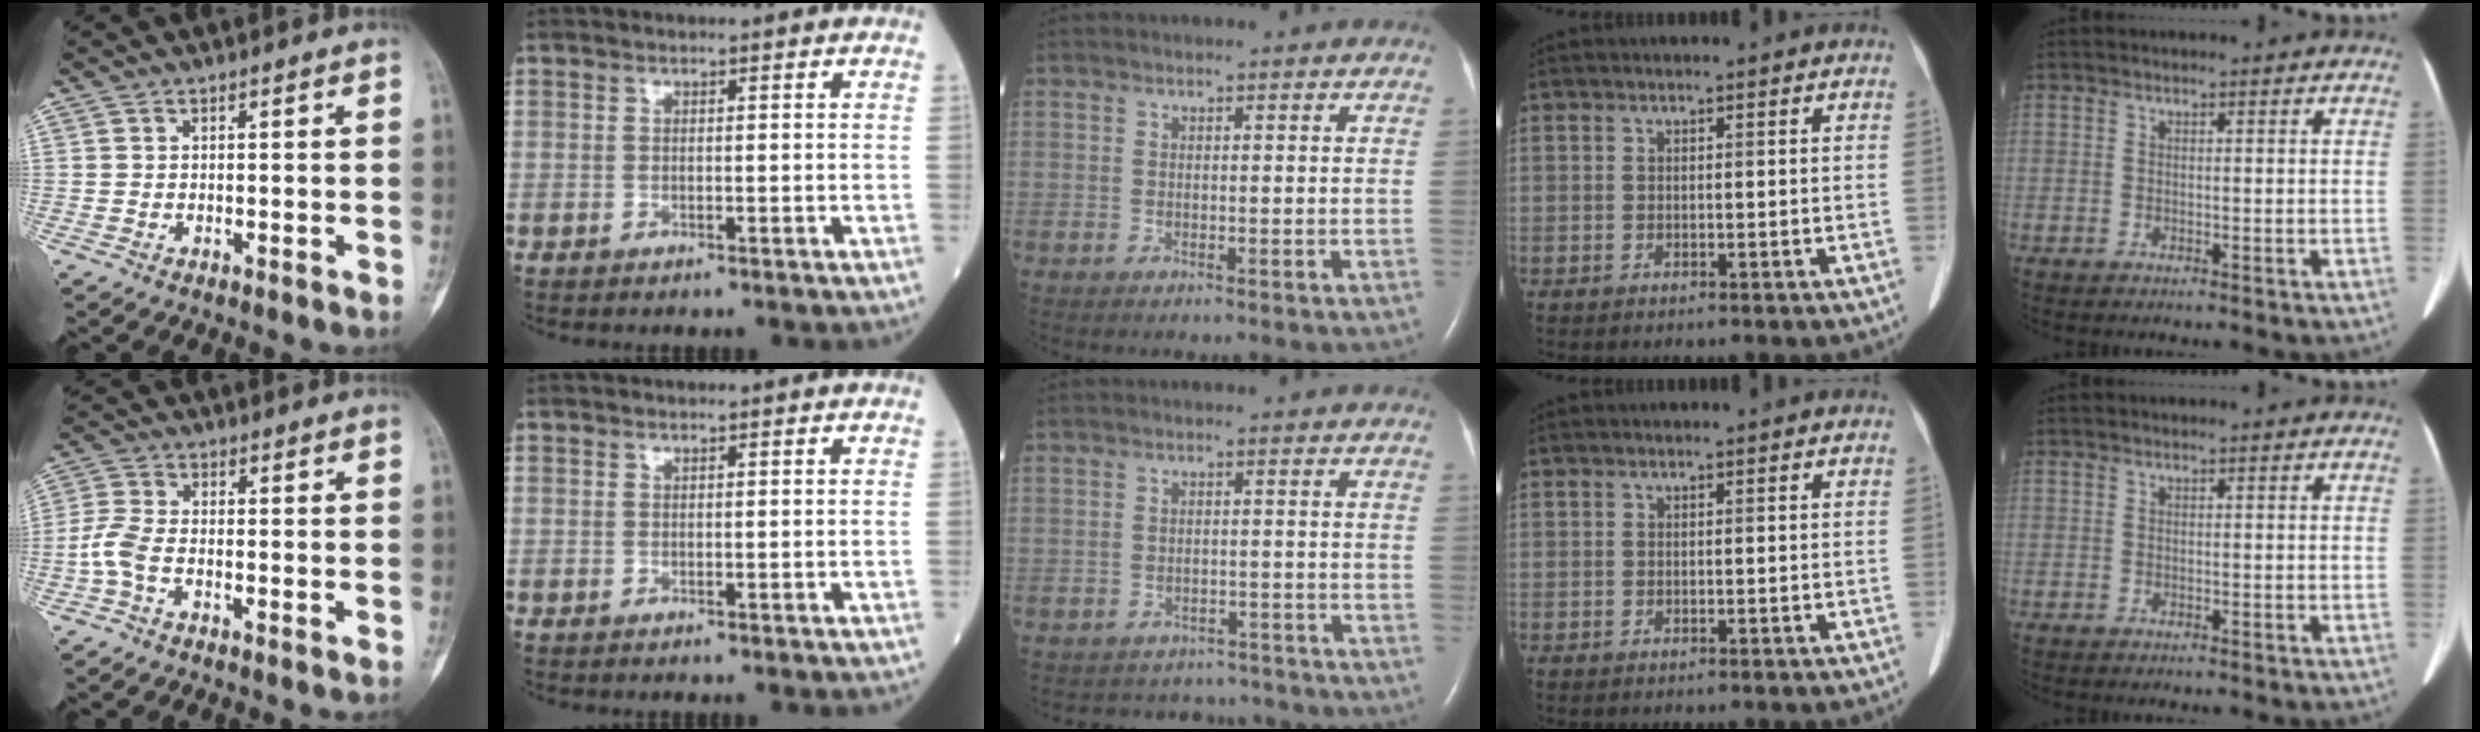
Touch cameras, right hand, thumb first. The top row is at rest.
{"thumb": {"total": 4.5, "force": [-1.9, 1.9, 3.6], "torque": [-0.093, 0.010, -0.049]}, "middle": {"total": 7.4, "force": [-6.8, 2.9, 0.0], "torque": [-0.001, 0.019, -0.077]}}